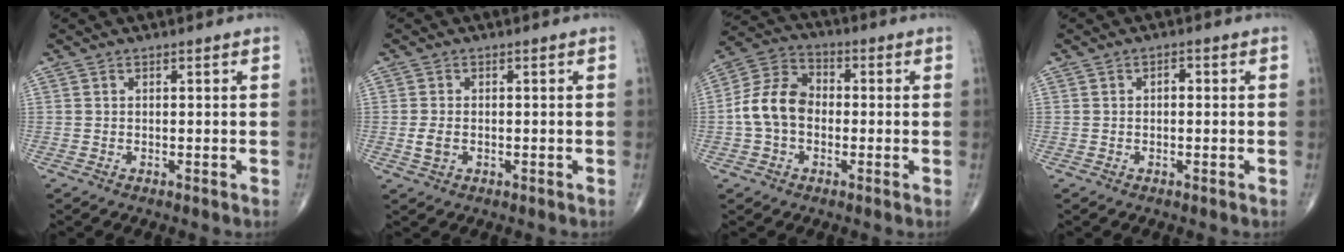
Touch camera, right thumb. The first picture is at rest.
{"total": 2.5, "force": [-0.4, 1.6, 1.8], "torque": [-0.041, 0.002, -0.006]}
{"total": 10.2, "force": [-1.0, 7.5, 6.8], "torque": [-0.123, 0.035, -0.032]}
{"total": 1.4, "force": [0.0, 0.9, 1.1], "torque": [-0.013, 0.006, -0.004]}